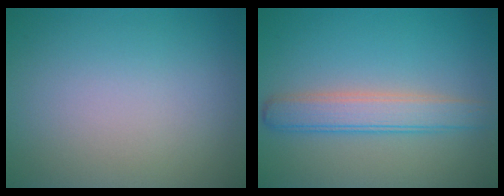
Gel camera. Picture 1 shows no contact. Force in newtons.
{"total": 3.7, "press": 3.7, "slide": 0.1}